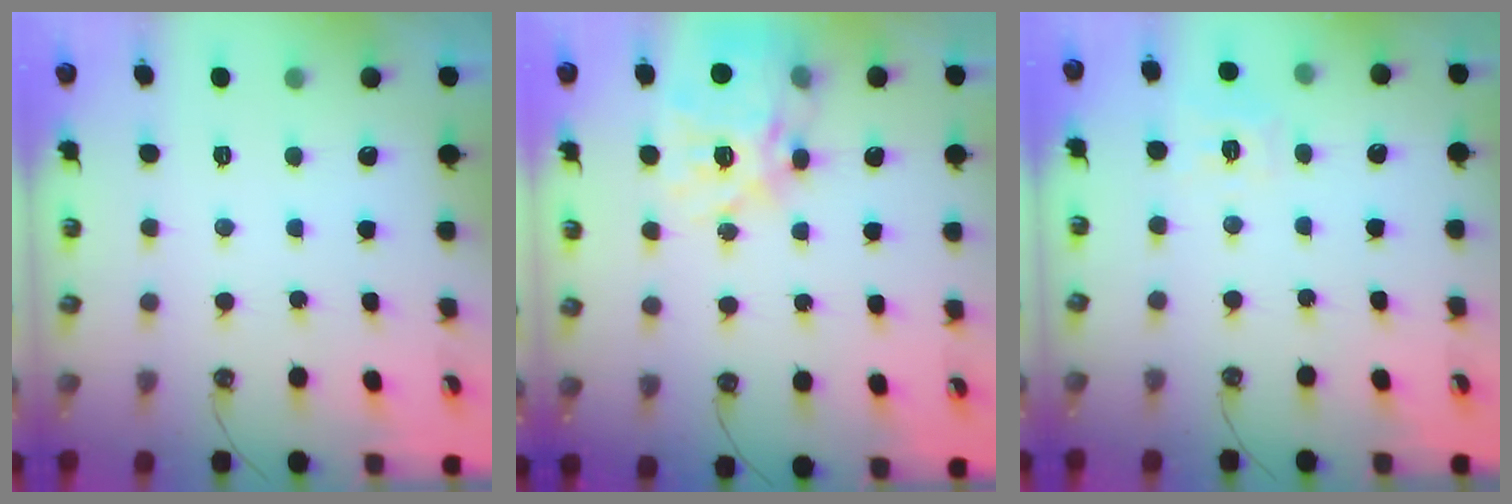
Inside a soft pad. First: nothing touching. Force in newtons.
{"total": 20.4, "press": 20.3, "slide": 1.8}
{"total": 8.3, "press": 8.2, "slide": 1.0}